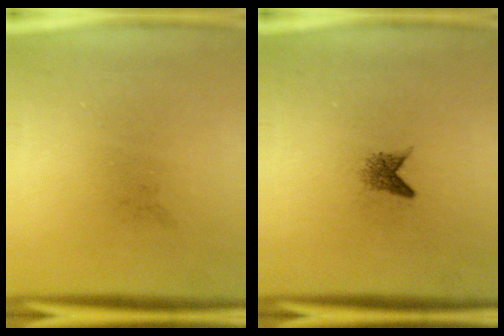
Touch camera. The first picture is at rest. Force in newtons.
{"total": 1.6}